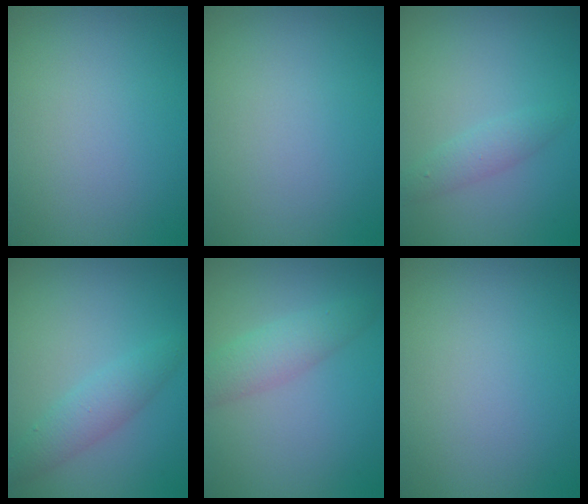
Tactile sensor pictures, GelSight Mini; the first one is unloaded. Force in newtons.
{"total": 0.0}
{"total": 1.6, "press": 1.6, "slide": 0.1}
{"total": 2.4, "press": 2.4, "slide": 0.1}
{"total": 2.9, "press": 2.9, "slide": 0.0}
{"total": 0.0}